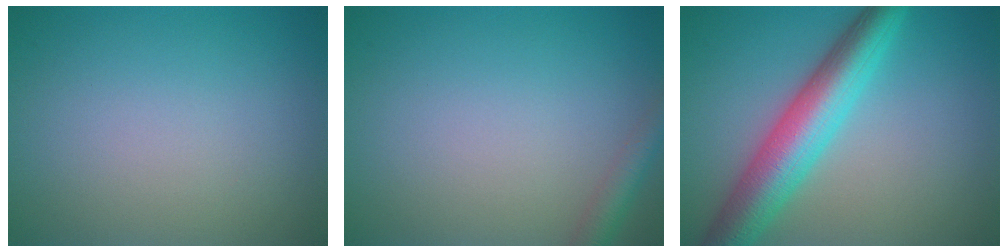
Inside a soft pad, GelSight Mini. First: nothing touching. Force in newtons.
{"total": 2.1, "press": 2.1, "slide": 0.1}
{"total": 7.2, "press": 7.2, "slide": 0.2}